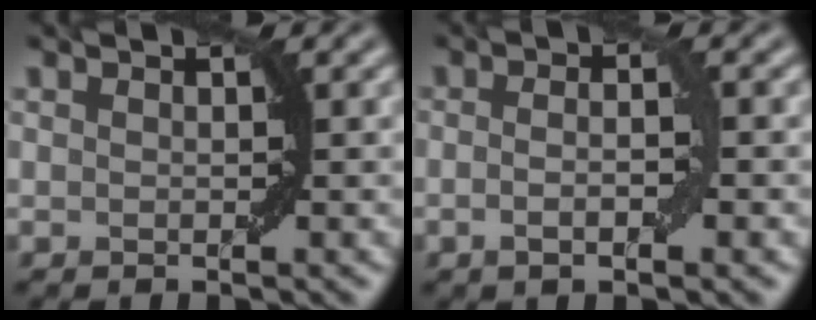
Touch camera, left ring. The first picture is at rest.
{"total": 2.8, "force": [-0.5, 0.6, 2.7], "torque": [-0.043, -0.004, -0.009]}